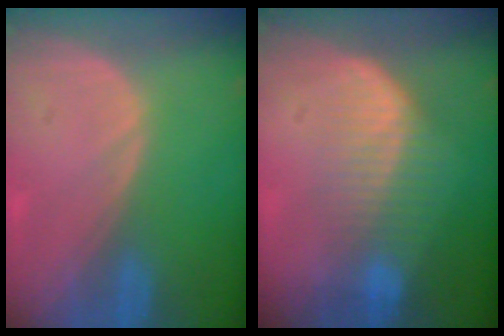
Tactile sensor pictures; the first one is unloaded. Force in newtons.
{"total": 7.1, "press": 6.6, "slide": 2.6}